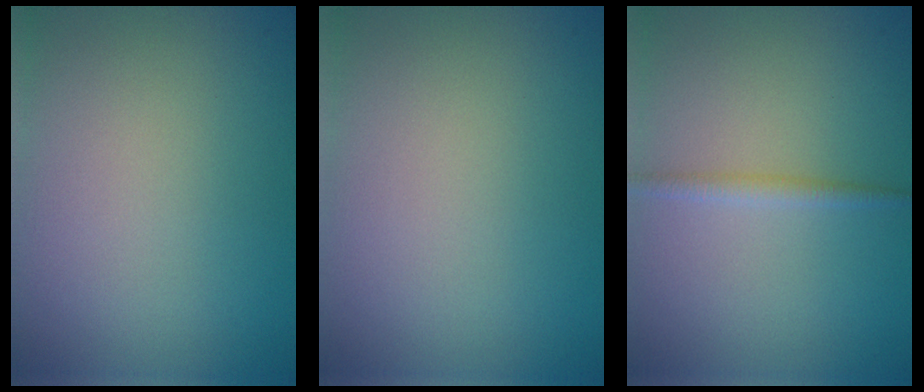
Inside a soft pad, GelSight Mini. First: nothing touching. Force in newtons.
{"total": 0.0}
{"total": 1.3, "press": 1.3, "slide": 0.1}